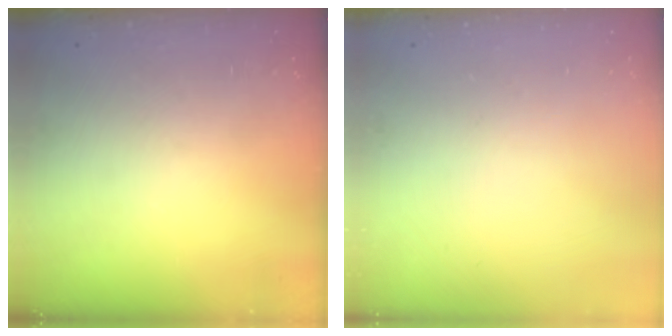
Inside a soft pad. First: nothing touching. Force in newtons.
{"total": 0.0}